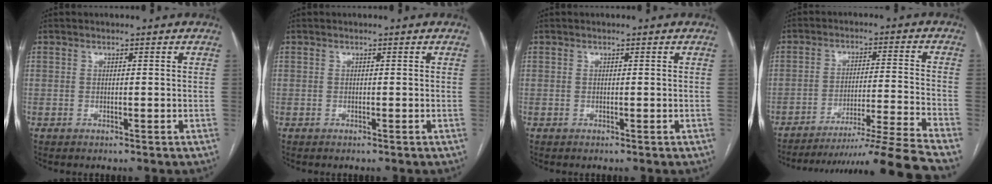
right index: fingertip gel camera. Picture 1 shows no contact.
{"total": 0.0}
{"total": 0.0}
{"total": 18.3, "force": [-16.6, -5.1, 5.9], "torque": [-0.080, -0.029, -0.250]}